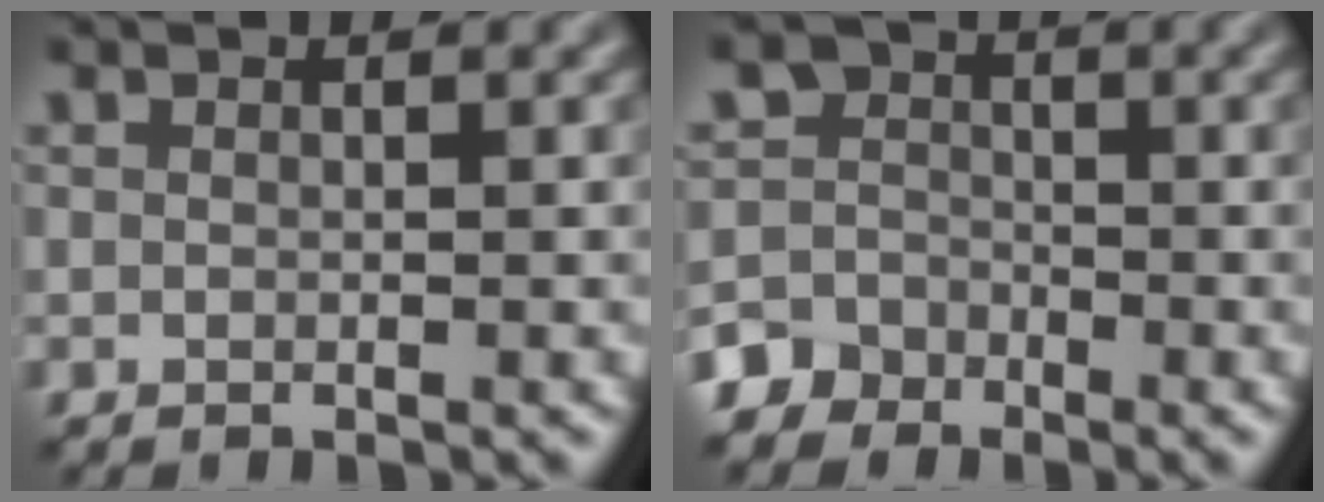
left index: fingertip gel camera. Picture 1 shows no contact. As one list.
[{"total": 5.7, "force": [-3.5, 4.4, 0.8], "torque": [0.006, -0.002, -0.074]}]